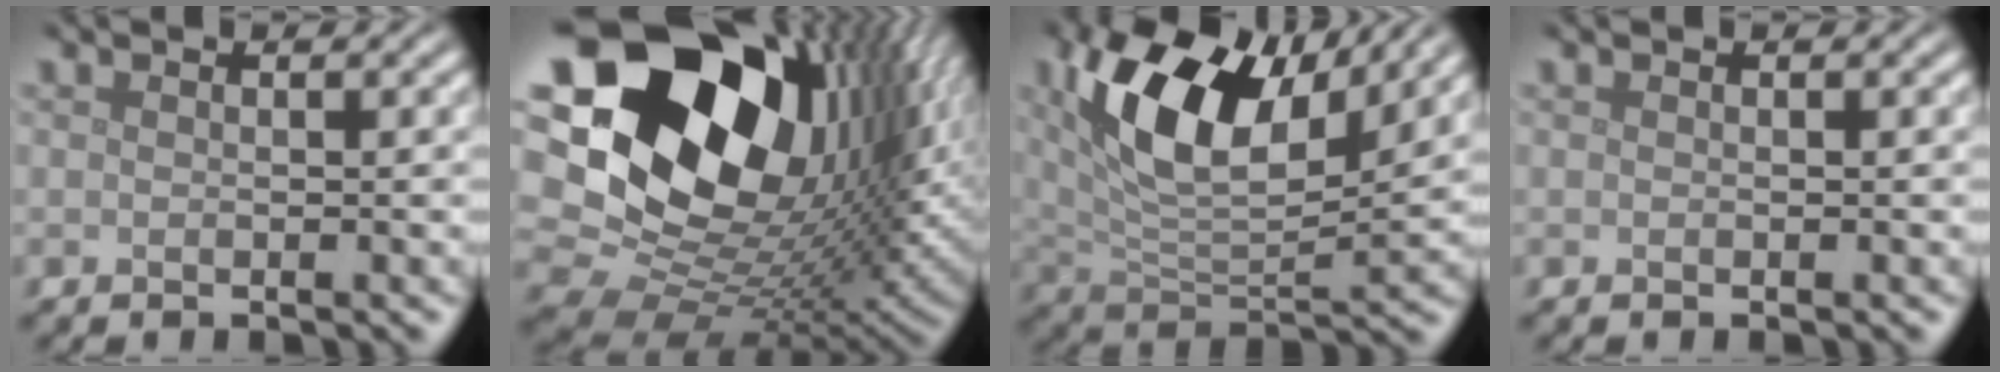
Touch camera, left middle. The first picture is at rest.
{"total": 22.5, "force": [7.4, 15.0, 15.0], "torque": [-0.318, 0.034, 0.151]}
{"total": 11.3, "force": [4.6, 5.5, 8.7], "torque": [-0.170, 0.004, 0.085]}
{"total": 0.0}